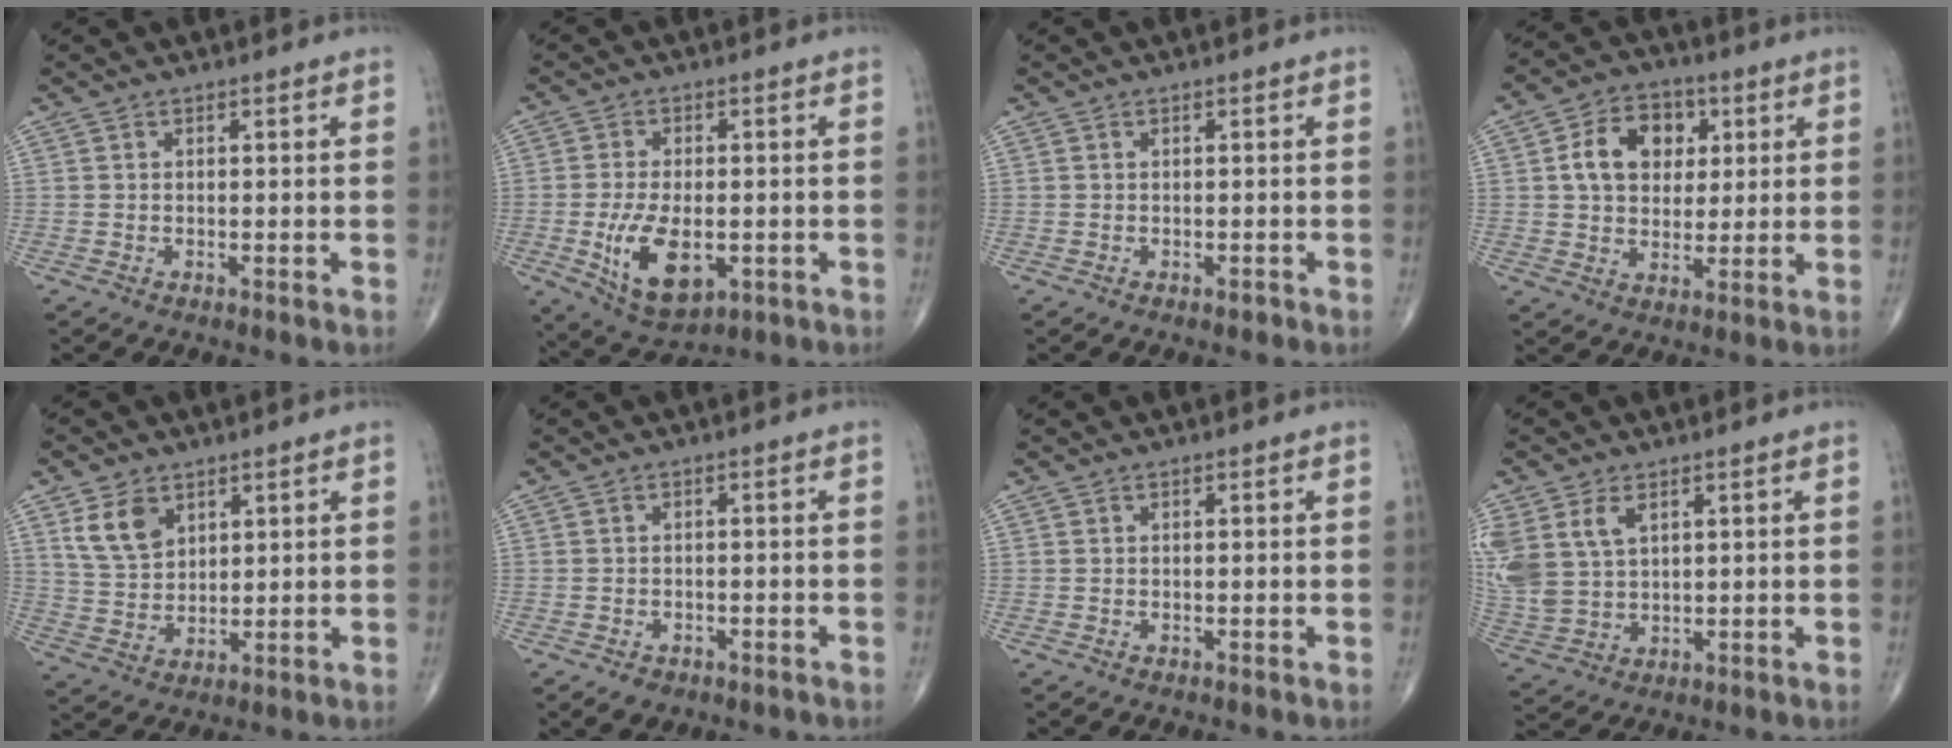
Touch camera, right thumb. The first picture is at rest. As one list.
[{"total": 11.7, "force": [-2.6, 6.2, 9.5], "torque": [-0.161, -0.008, -0.031]}, {"total": 0.6, "force": [-0.3, 0.4, 0.4], "torque": [-0.004, 0.000, -0.005]}, {"total": 11.6, "force": [2.8, 8.7, 7.1], "torque": [-0.084, 0.003, 0.043]}, {"total": 7.8, "force": [4.0, 5.2, 4.3], "torque": [-0.065, -0.018, 0.085]}, {"total": 3.2, "force": [-1.8, 2.3, 1.4], "torque": [-0.014, 0.008, -0.019]}, {"total": 0.0}, {"total": 12.8, "force": [4.6, 8.6, 8.3], "torque": [-0.206, -0.005, 0.106]}]